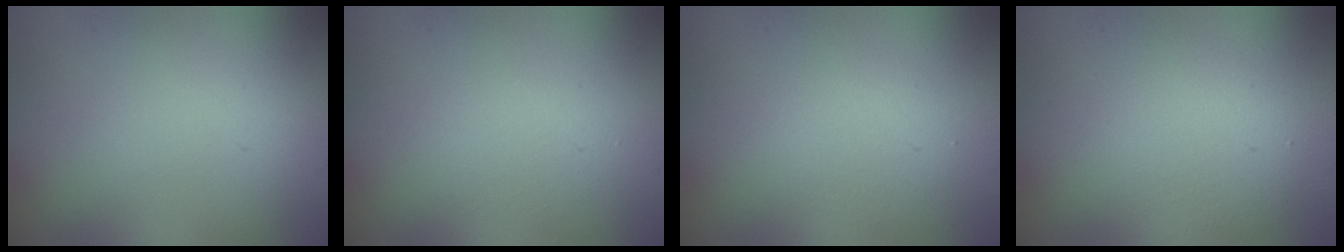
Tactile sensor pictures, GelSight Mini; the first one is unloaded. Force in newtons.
{"total": 1.3, "press": 1.3, "slide": 0.1}
{"total": 2.4, "press": 2.4, "slide": 0.1}
{"total": 3.9, "press": 3.9, "slide": 0.1}